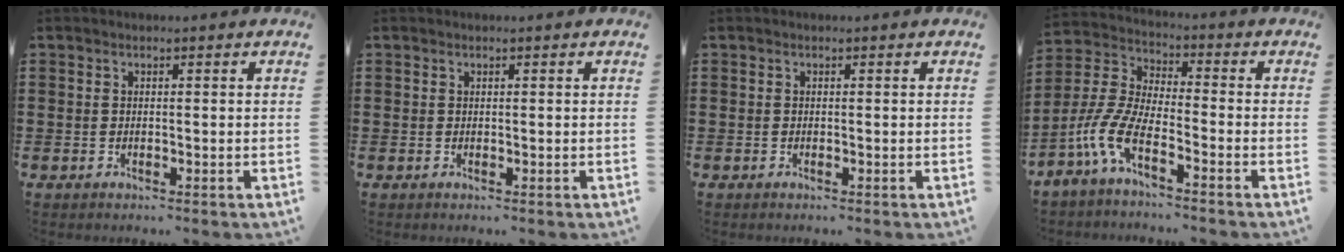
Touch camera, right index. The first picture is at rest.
{"total": 0.0}
{"total": 0.0}
{"total": 7.7, "force": [-4.9, 1.8, 5.6], "torque": [-0.161, -0.022, -0.104]}